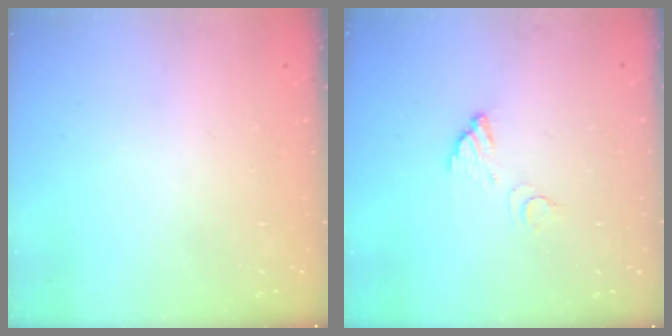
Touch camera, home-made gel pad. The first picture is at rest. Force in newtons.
{"total": 3.8, "press": 3.8, "slide": 0.2}